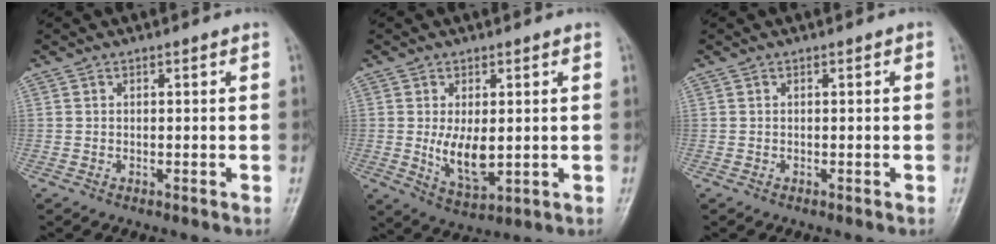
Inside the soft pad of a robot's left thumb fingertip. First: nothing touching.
{"total": 7.2, "force": [0.2, 3.5, 6.3], "torque": [-0.099, -0.019, 0.017]}
{"total": 0.0}